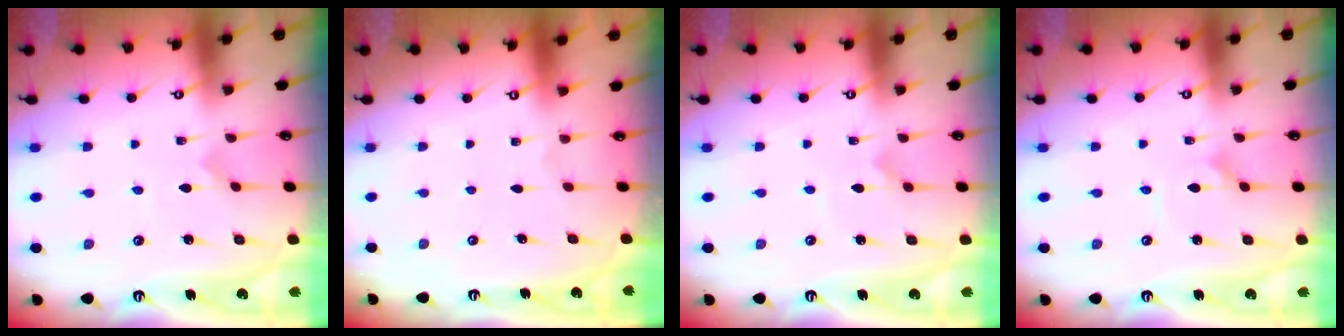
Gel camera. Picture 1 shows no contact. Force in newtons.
{"total": 0.0}
{"total": 2.9, "press": 2.9, "slide": 0.1}
{"total": 1.4, "press": 1.4, "slide": 0.1}